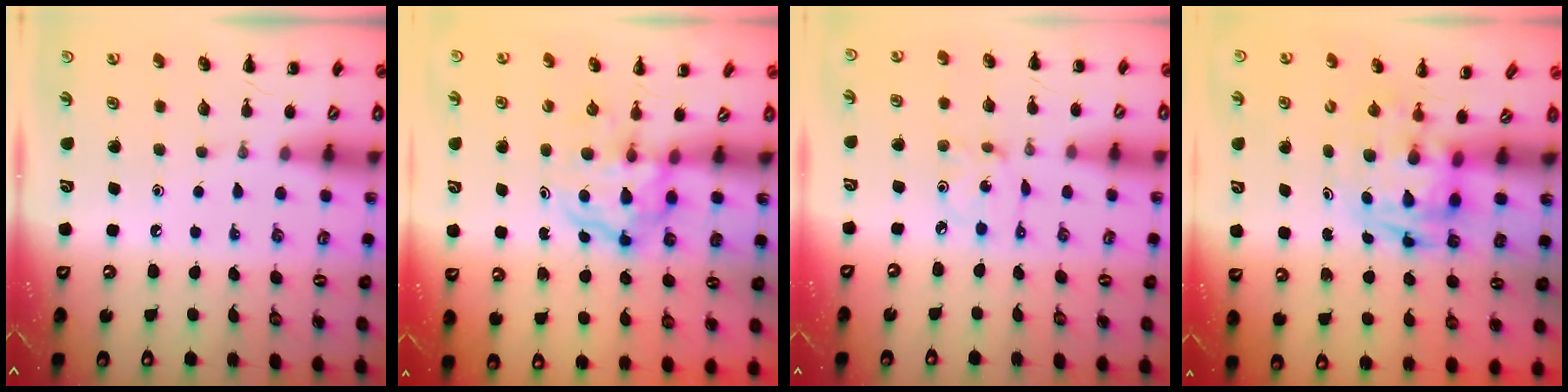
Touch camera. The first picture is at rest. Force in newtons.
{"total": 3.9, "press": 3.9, "slide": 0.4}
{"total": 2.5, "press": 2.5, "slide": 0.5}
{"total": 2.7, "press": 2.7, "slide": 0.5}